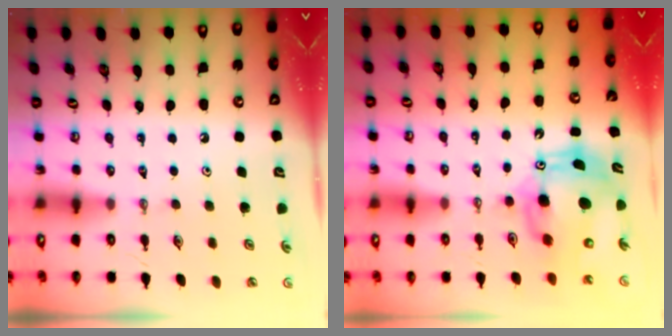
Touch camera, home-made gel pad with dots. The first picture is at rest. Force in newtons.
{"total": 13.0, "press": 12.8, "slide": 2.3}